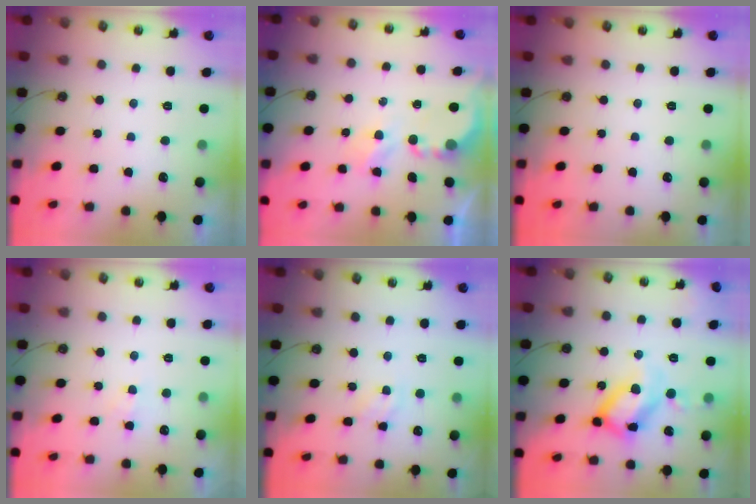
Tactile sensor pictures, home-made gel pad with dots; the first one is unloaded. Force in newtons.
{"total": 3.5, "press": 3.5, "slide": 0.3}
{"total": 0.0}
{"total": 4.8, "press": 4.8, "slide": 0.6}
{"total": 3.1, "press": 3.0, "slide": 0.3}
{"total": 18.5, "press": 18.5, "slide": 1.3}